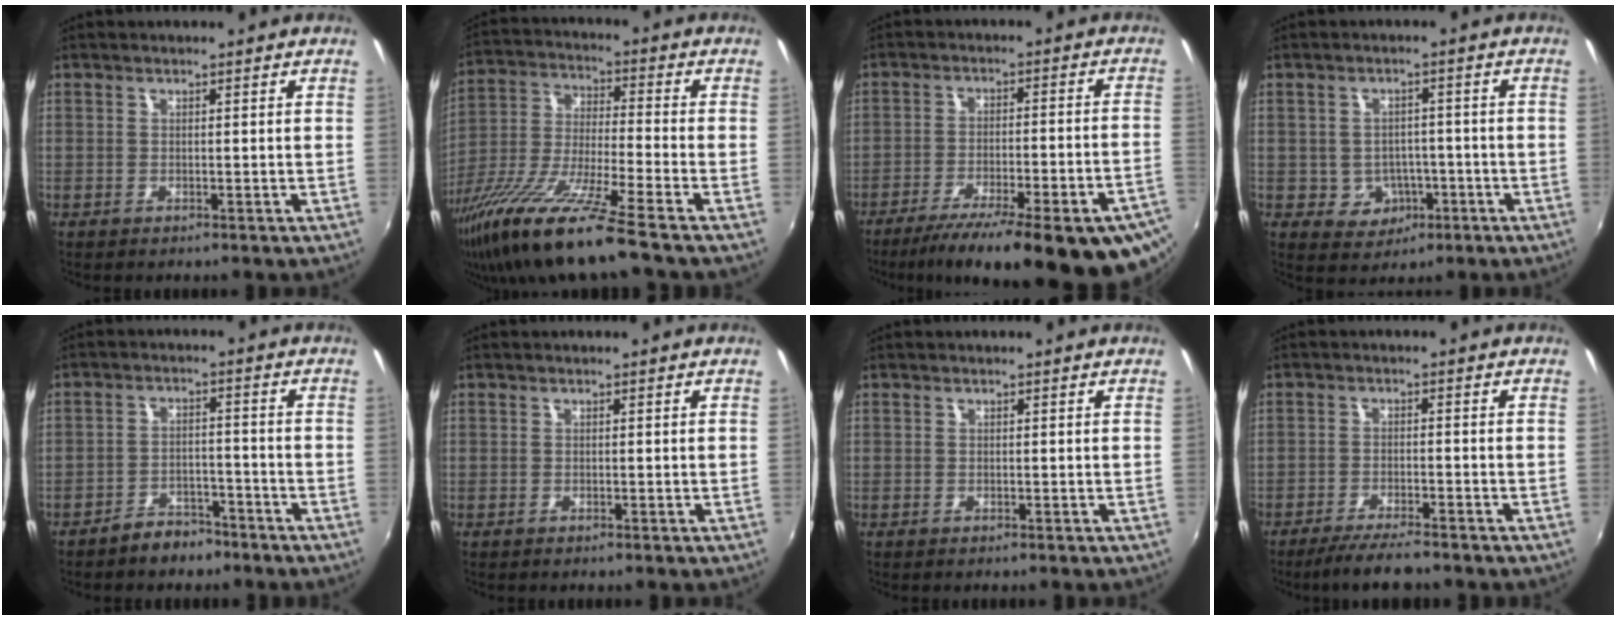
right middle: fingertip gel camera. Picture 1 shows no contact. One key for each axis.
{"total": 16.6, "fx": -12.0, "fy": 0.2, "fz": 11.5, "tx": -0.232, "ty": -0.038, "tz": -0.223}
{"total": 25.1, "fx": -18.5, "fy": 3.5, "fz": 16.6, "tx": -0.252, "ty": -0.053, "tz": -0.256}
{"total": 5.9, "fx": -1.8, "fy": 5.4, "fz": 1.7, "tx": -0.046, "ty": 0.011, "tz": -0.008}
{"total": 5.3, "fx": -4.4, "fy": 2.4, "fz": 1.6, "tx": -0.042, "ty": 0.015, "tz": -0.063}
{"total": 0.0}
{"total": 0.0}
{"total": 6.4, "fx": -5.5, "fy": 0.7, "fz": 3.1, "tx": -0.075, "ty": -0.013, "tz": -0.095}